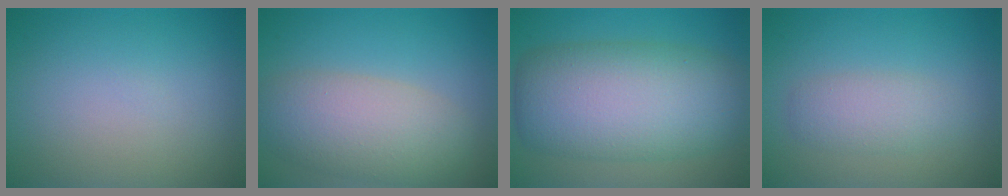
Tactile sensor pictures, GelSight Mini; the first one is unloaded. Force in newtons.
{"total": 6.4, "press": 6.4, "slide": 0.3}
{"total": 11.0, "press": 11.0, "slide": 0.4}
{"total": 2.7, "press": 2.7, "slide": 0.1}